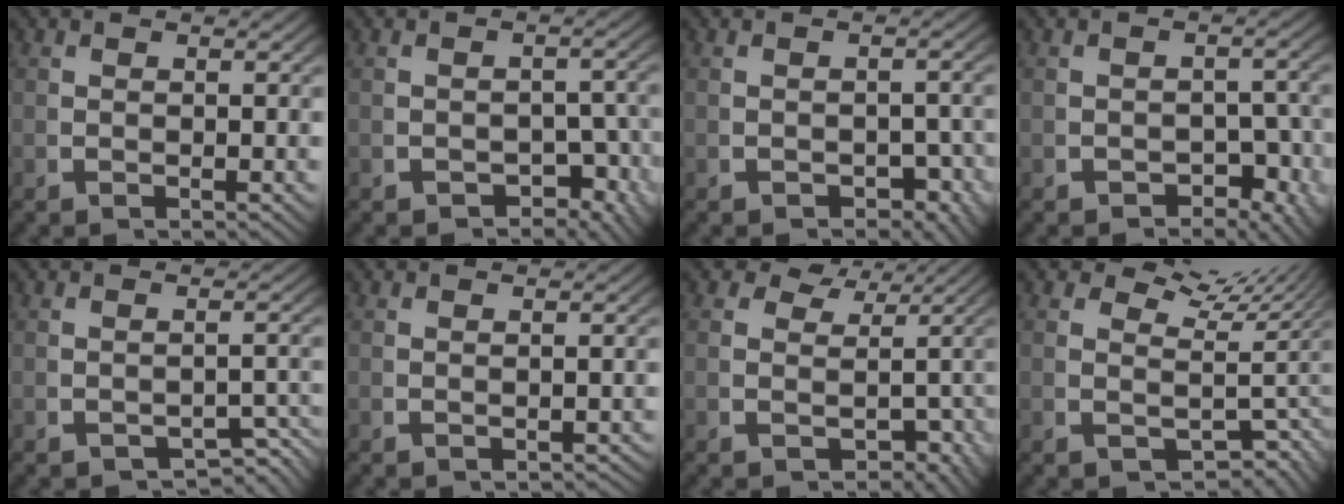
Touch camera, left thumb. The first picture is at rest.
{"total": 3.5, "force": [-2.0, 2.1, 2.0], "torque": [-0.024, -0.020, -0.026]}
{"total": 2.1, "force": [-1.3, 1.3, 1.0], "torque": [-0.012, -0.012, -0.020]}
{"total": 3.1, "force": [-1.8, 1.9, 1.7], "torque": [-0.021, -0.016, -0.028]}
{"total": 3.0, "force": [-2.0, 1.6, 1.5], "torque": [-0.014, -0.012, -0.030]}
{"total": 1.1, "force": [-1.1, 0.2, 0.1], "torque": [-0.002, -0.002, -0.014]}
{"total": 3.3, "force": [0.7, 2.7, 1.7], "torque": [-0.022, -0.016, 0.018]}
{"total": 5.5, "force": [1.6, 3.8, 3.6], "torque": [-0.040, -0.011, 0.031]}